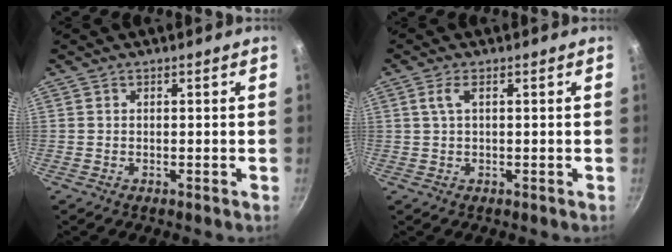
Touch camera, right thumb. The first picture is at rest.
{"total": 2.2, "force": [0.7, 0.9, 2.0], "torque": [-0.052, 0.009, 0.016]}